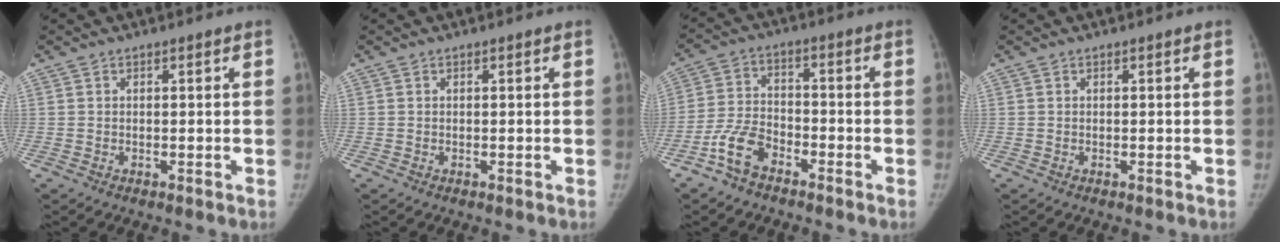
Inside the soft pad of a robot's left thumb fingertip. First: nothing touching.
{"total": 0.0}
{"total": 7.4, "force": [-5.0, 3.9, 3.9], "torque": [-0.081, 0.027, -0.102]}
{"total": 0.0}